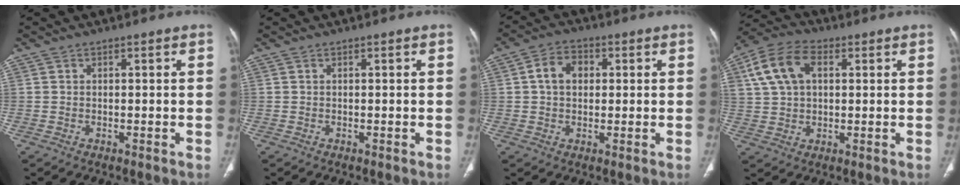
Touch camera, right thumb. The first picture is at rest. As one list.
[{"total": 0.0}, {"total": 6.3, "force": [1.1, 4.6, 4.2], "torque": [-0.057, 0.010, 0.014]}, {"total": 11.3, "force": [3.3, 7.3, 8.0], "torque": [-0.155, 0.019, 0.057]}]